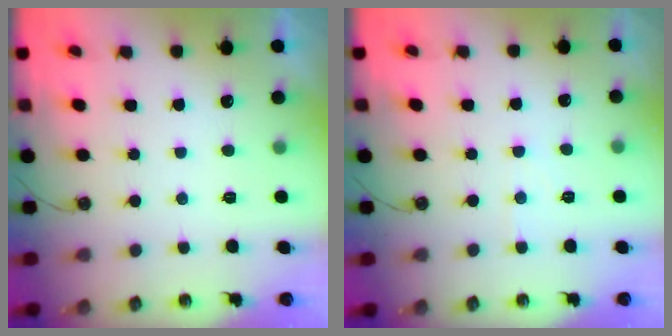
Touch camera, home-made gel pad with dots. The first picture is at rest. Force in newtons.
{"total": 3.7, "press": 3.7, "slide": 0.5}